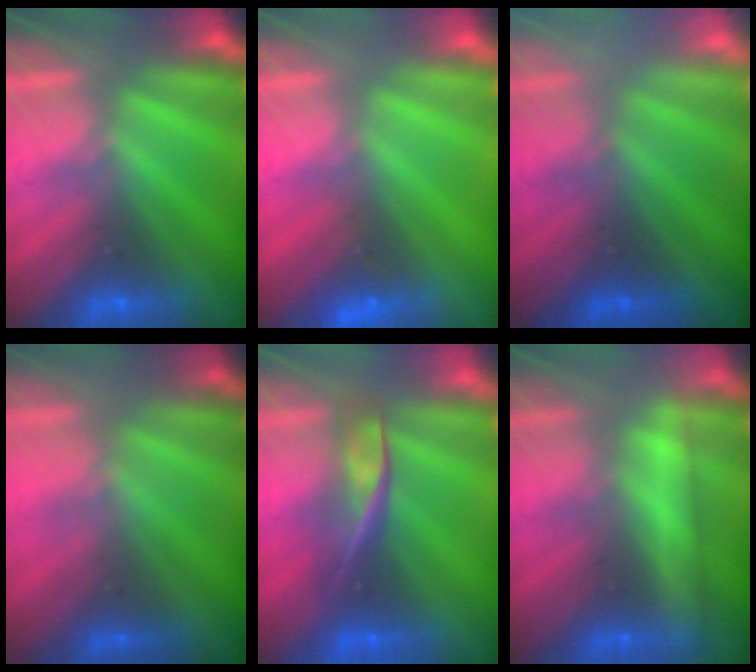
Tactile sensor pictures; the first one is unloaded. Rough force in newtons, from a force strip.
{"total": 2.3}
{"total": 2.9}
{"total": 1.5}
{"total": 2.3}
{"total": 2.4}